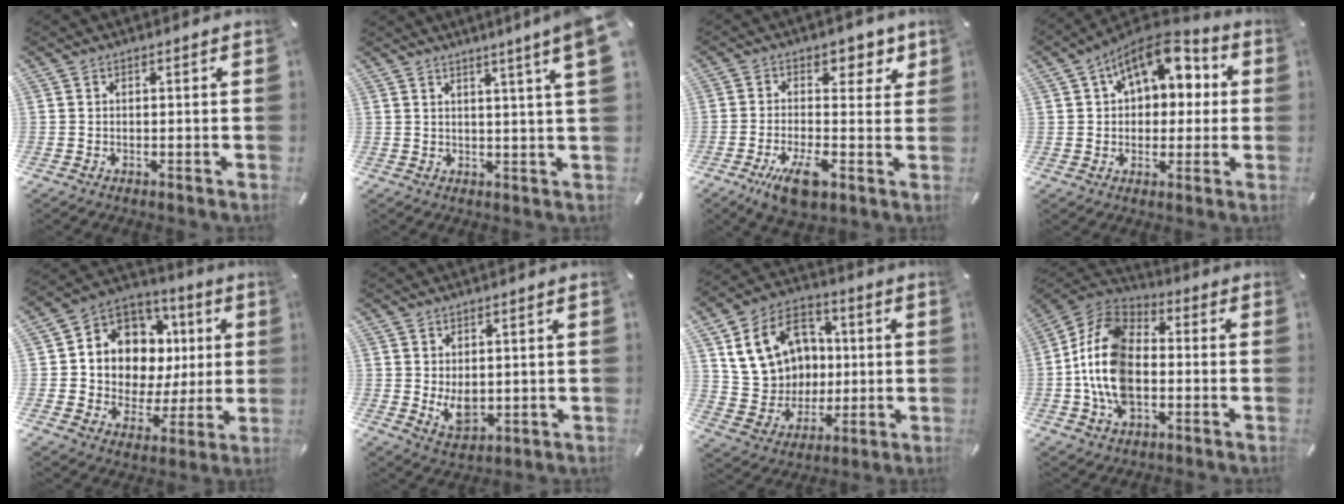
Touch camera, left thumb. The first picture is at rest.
{"total": 6.8, "force": [3.9, -0.5, 5.5], "torque": [-0.089, -0.022, 0.061]}
{"total": 12.5, "force": [-1.1, 8.1, 9.5], "torque": [-0.124, -0.008, -0.017]}
{"total": 12.7, "force": [5.8, 8.5, 7.5], "torque": [-0.107, -0.030, 0.103]}
{"total": 10.9, "force": [2.4, 10.1, 3.1], "torque": [-0.056, -0.030, 0.056]}
{"total": 6.0, "force": [0.4, 4.2, 4.3], "torque": [-0.071, -0.011, 0.006]}
{"total": 17.2, "force": [3.4, 14.9, 7.9], "torque": [-0.152, 0.004, 0.075]}
{"total": 15.9, "force": [-2.7, 10.6, 11.5], "torque": [-0.268, 0.011, -0.054]}